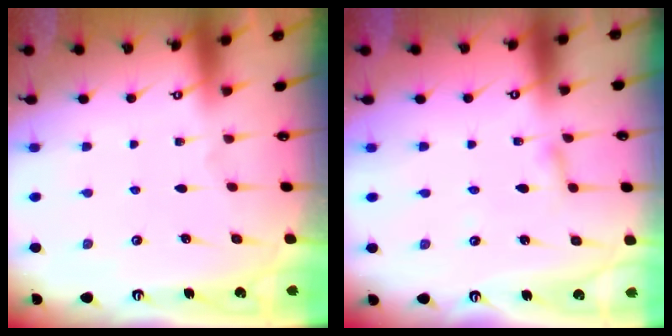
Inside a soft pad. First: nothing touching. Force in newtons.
{"total": 1.8, "press": 1.7, "slide": 0.2}